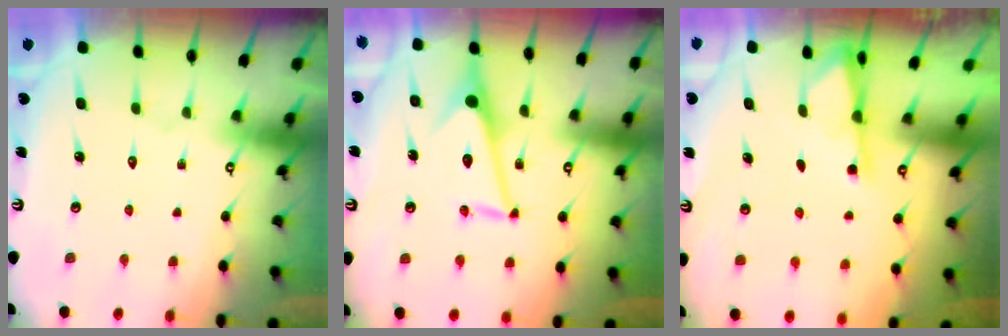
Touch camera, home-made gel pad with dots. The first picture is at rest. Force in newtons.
{"total": 10.2, "press": 10.2, "slide": 0.7}
{"total": 2.3, "press": 2.2, "slide": 0.3}